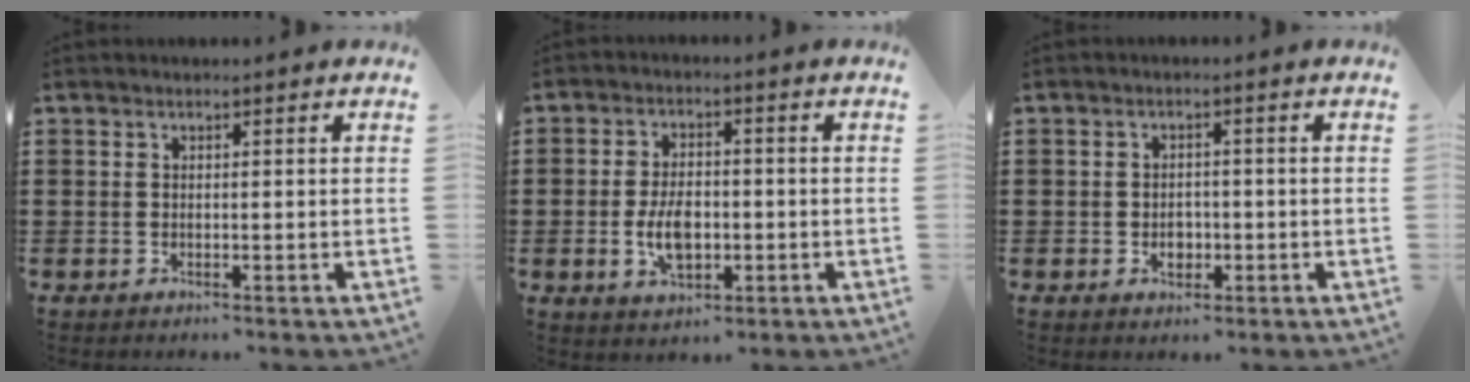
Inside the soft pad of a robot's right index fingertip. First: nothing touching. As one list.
[{"total": 6.4, "force": [-1.1, 3.7, 5.1], "torque": [-0.102, -0.001, -0.025]}, {"total": 2.5, "force": [-0.7, 1.9, 1.4], "torque": [-0.023, 0.000, -0.017]}]